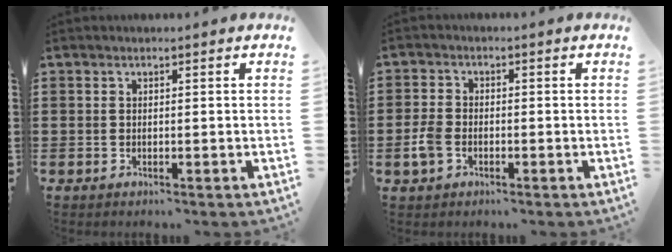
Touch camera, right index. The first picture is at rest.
{"total": 3.5, "force": [-1.3, 2.3, 2.2], "torque": [-0.070, -0.007, -0.031]}